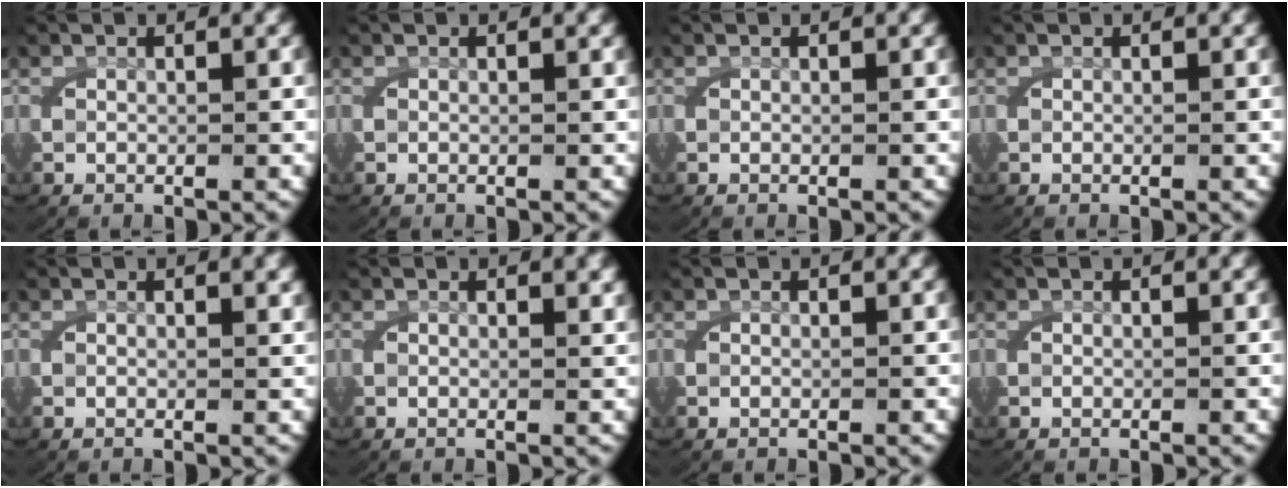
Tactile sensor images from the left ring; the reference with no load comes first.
{"total": 0.0}
{"total": 0.0}
{"total": 0.0}
{"total": 0.6, "force": [0.4, -0.1, 0.4], "torque": [-0.010, -0.003, 0.007]}
{"total": 0.6, "force": [0.5, -0.1, 0.4], "torque": [-0.009, -0.003, 0.008]}
{"total": 0.0}
{"total": 0.0}